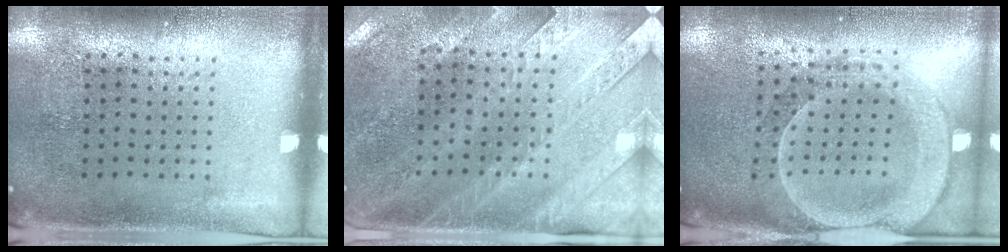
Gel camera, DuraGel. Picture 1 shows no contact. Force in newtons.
{"total": 3.0, "press": 2.6, "slide": 1.4}
{"total": 2.4, "press": 2.2, "slide": 1.1}